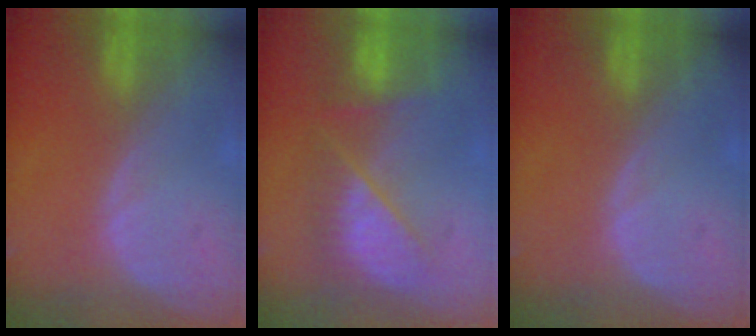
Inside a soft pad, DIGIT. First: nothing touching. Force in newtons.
{"total": 7.4, "press": 7.4, "slide": 0.5}
{"total": 0.0}